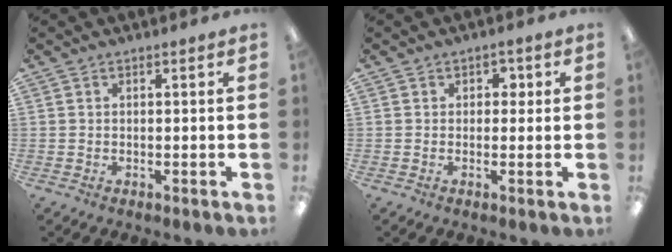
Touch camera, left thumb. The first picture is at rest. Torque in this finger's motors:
{"motor_torque": [0.56, -0.03, -0.23, 0.06, -0.01]}